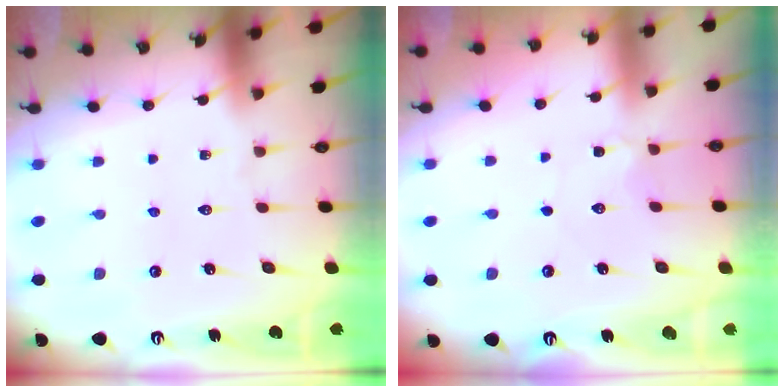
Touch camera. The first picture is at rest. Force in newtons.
{"total": 2.8, "press": 2.8, "slide": 0.3}